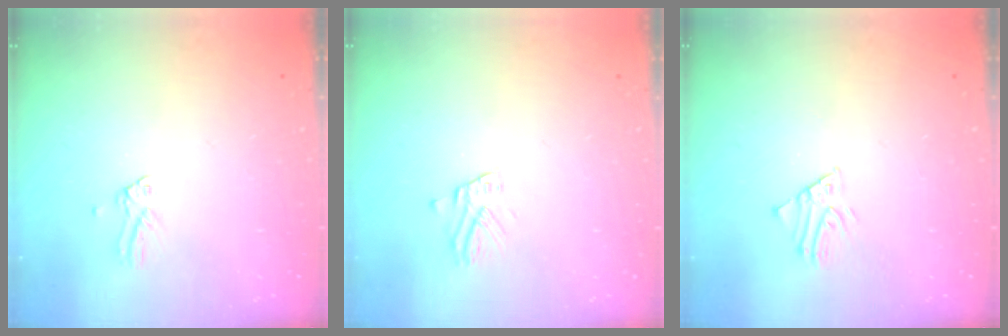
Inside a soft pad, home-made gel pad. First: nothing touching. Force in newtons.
{"total": 2.2, "press": 2.2, "slide": 0.2}
{"total": 1.8, "press": 1.8, "slide": 0.2}